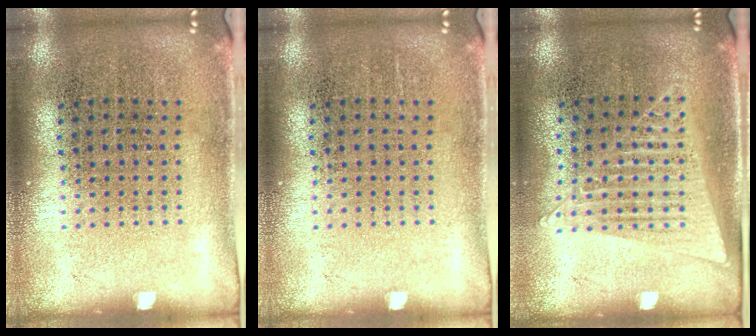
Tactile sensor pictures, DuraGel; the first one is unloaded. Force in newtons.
{"total": 0.0}
{"total": 1.2, "press": 1.2, "slide": 0.4}